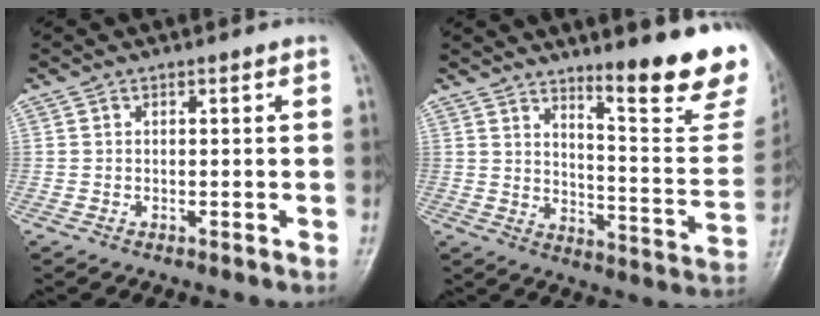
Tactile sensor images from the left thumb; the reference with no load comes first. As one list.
[{"total": 19.0, "force": [13.5, 2.9, 13.0], "torque": [-0.137, -0.106, 0.188]}]